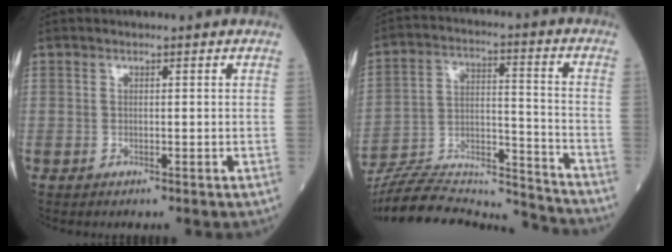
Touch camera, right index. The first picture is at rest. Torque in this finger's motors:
{"motor_torque": [-0.04, -0.71, -0.17, -0.21]}